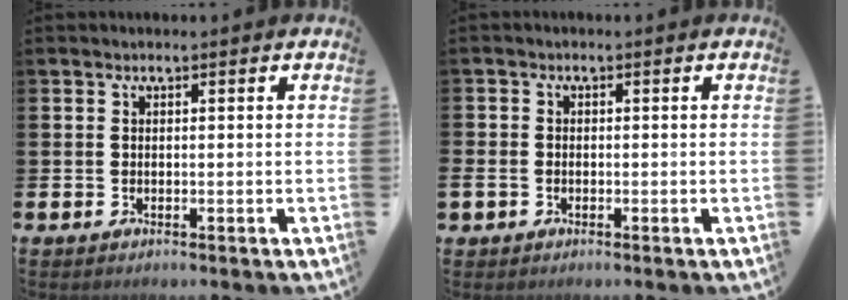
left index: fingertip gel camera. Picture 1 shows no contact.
{"total": 1.5, "force": [-0.8, 1.1, 0.5], "torque": [-0.011, 0.003, -0.018]}